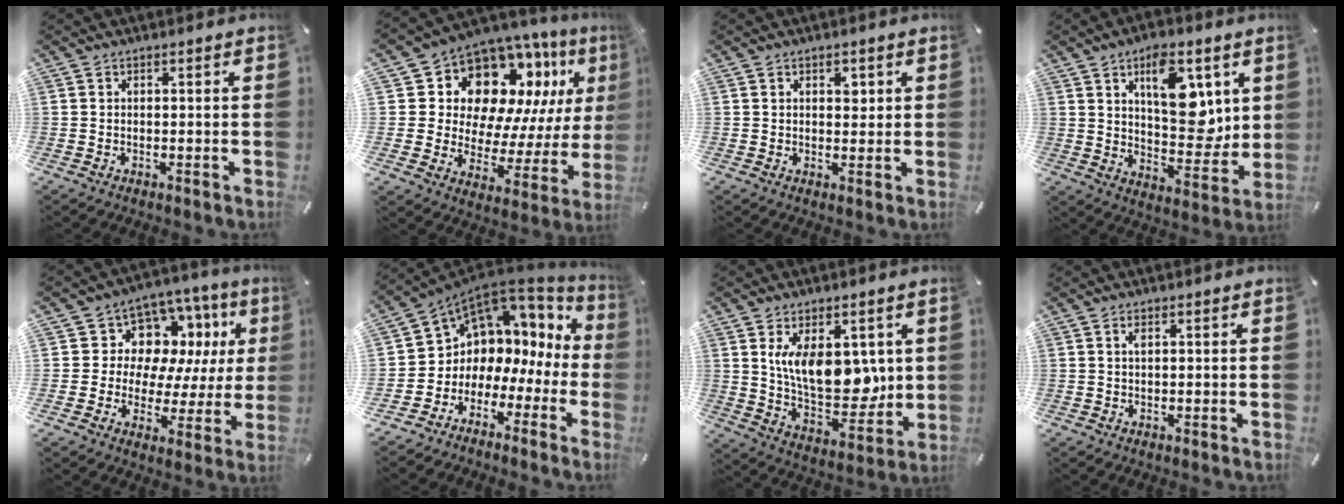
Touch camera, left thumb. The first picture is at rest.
{"total": 13.8, "force": [8.2, 9.6, 5.6], "torque": [-0.088, -0.083, 0.145]}
{"total": 2.4, "force": [0.9, 1.7, 1.4], "torque": [0.003, -0.007, 0.008]}
{"total": 15.5, "force": [6.1, 8.5, 11.4], "torque": [-0.145, -0.025, 0.105]}
{"total": 9.8, "force": [4.3, 8.4, 3.0], "torque": [-0.051, -0.052, 0.083]}
{"total": 5.5, "force": [1.4, 5.3, -0.6], "torque": [-0.019, -0.046, 0.030]}
{"total": 14.1, "force": [4.2, 8.5, 10.5], "torque": [-0.166, -0.028, 0.079]}
{"total": 1.2, "force": [0.4, 0.4, 1.0], "torque": [-0.021, 0.002, 0.006]}